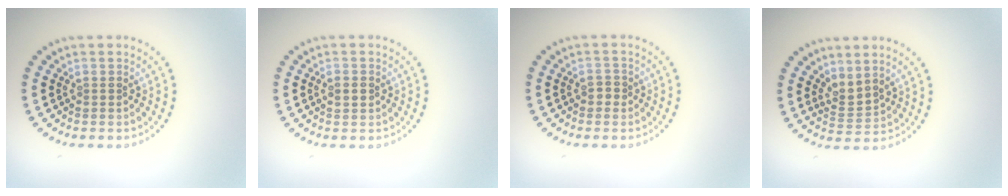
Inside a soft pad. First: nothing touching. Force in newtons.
{"total": 0.9, "press": 0.9, "slide": 0.1}
{"total": 1.1, "press": 1.0, "slide": 0.4}
{"total": 2.2, "press": 1.5, "slide": 1.7}